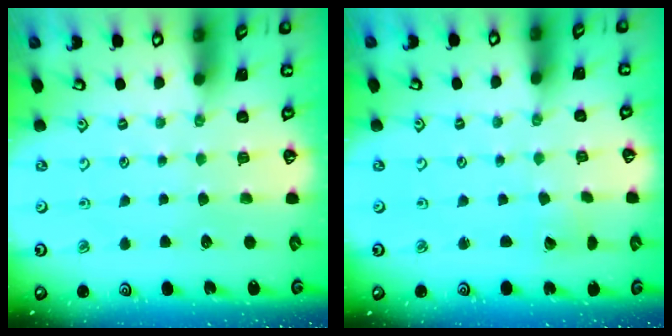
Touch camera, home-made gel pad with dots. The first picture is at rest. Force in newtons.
{"total": 2.6, "press": 2.6, "slide": 0.1}